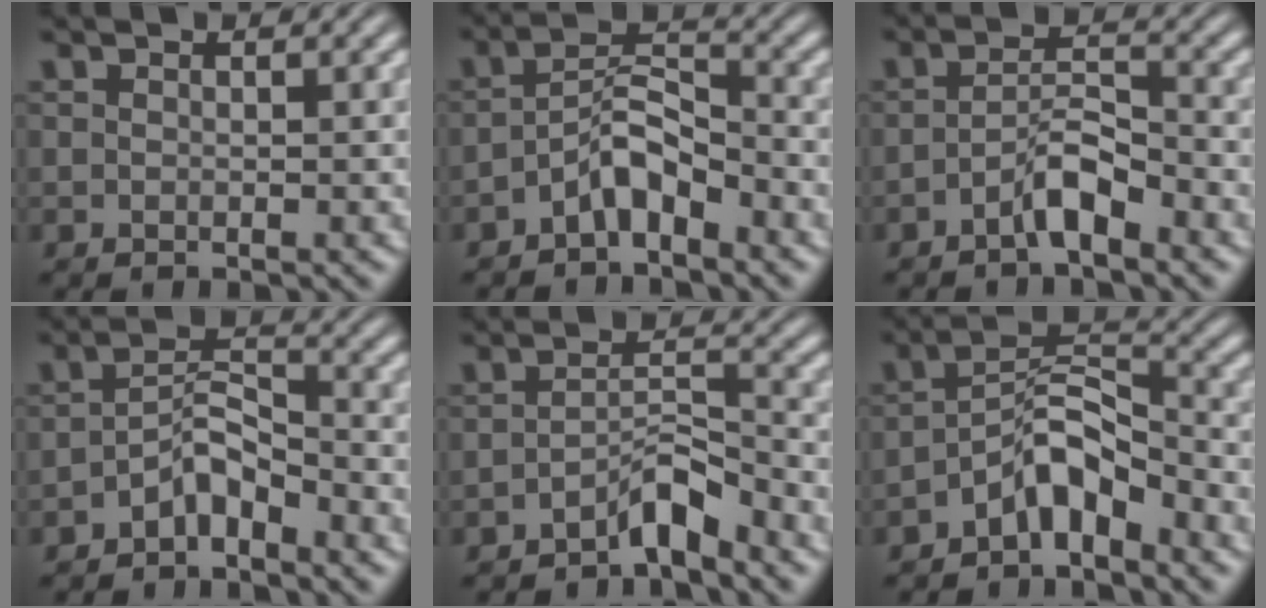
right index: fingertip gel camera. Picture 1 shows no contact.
{"total": 3.6, "force": [-2.3, 1.1, 2.5], "torque": [-0.023, -0.006, -0.038]}
{"total": 3.0, "force": [-2.3, 0.0, 1.9], "torque": [-0.014, -0.004, -0.037]}
{"total": 3.1, "force": [-2.4, 0.8, 1.7], "torque": [-0.013, -0.009, -0.041]}
{"total": 3.2, "force": [-2.7, -0.2, 1.6], "torque": [-0.006, -0.009, -0.042]}
{"total": 4.5, "force": [-2.4, 1.7, 3.4], "torque": [-0.042, -0.012, -0.036]}